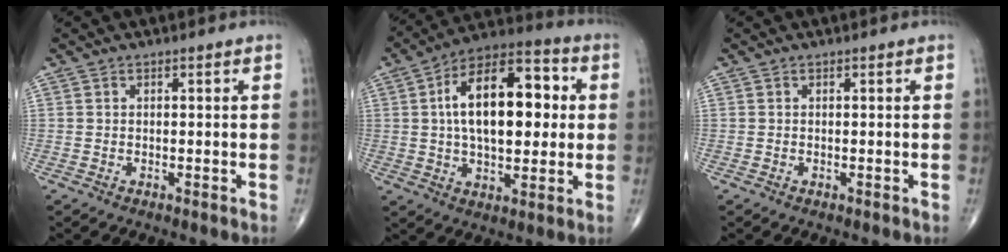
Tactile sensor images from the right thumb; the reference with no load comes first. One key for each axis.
{"total": 20.0, "fx": 2.8, "fy": 10.3, "fz": 16.9, "tx": -0.245, "ty": 0.020, "tz": 0.039}
{"total": 0.0}